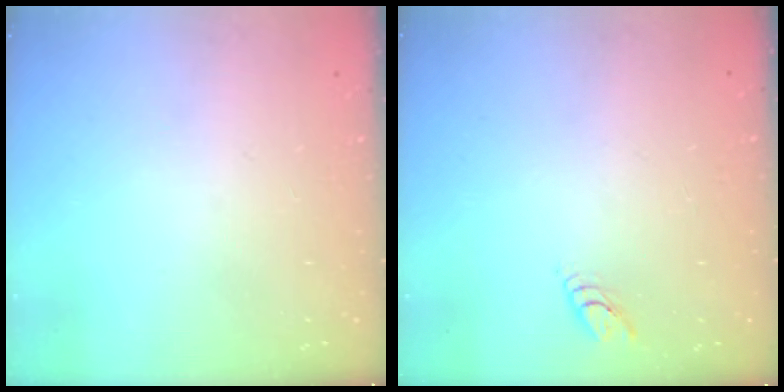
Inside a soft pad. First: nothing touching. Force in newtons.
{"total": 3.1, "press": 3.1, "slide": 0.2}